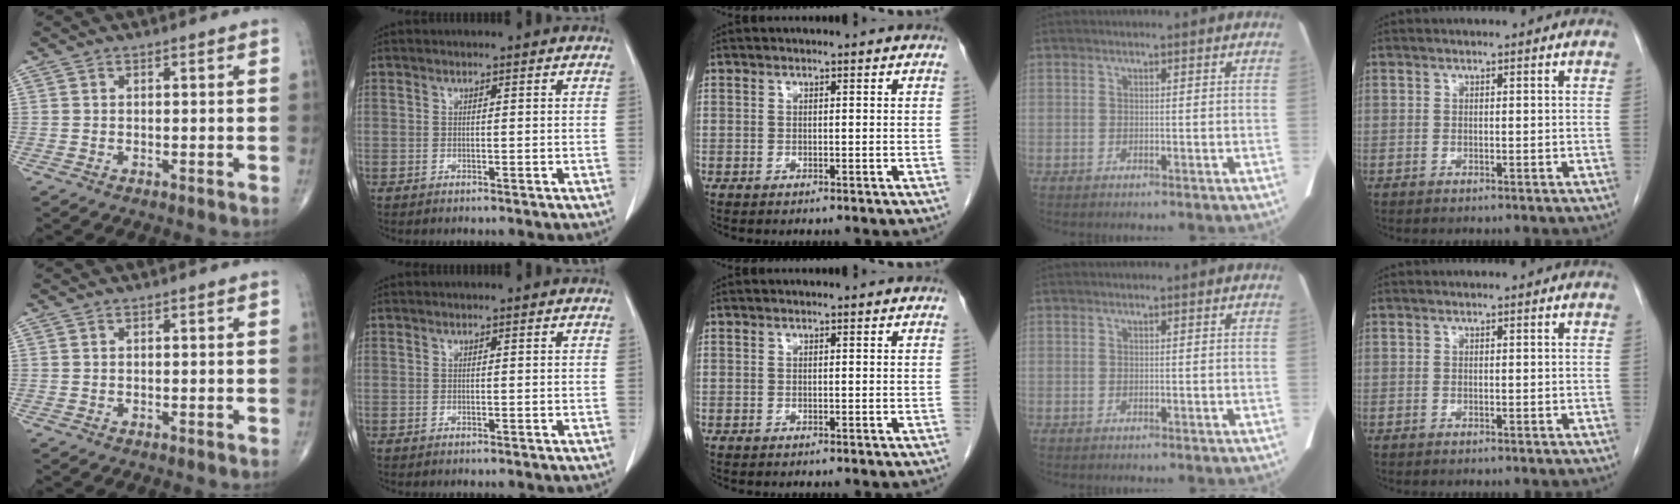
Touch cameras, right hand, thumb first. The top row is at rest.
{}